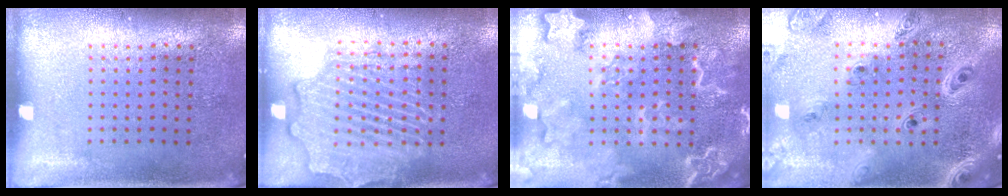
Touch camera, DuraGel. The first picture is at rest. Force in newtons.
{"total": 2.5, "press": 2.4, "slide": 0.3}
{"total": 4.7, "press": 4.7, "slide": 0.7}
{"total": 2.2, "press": 2.1, "slide": 0.8}